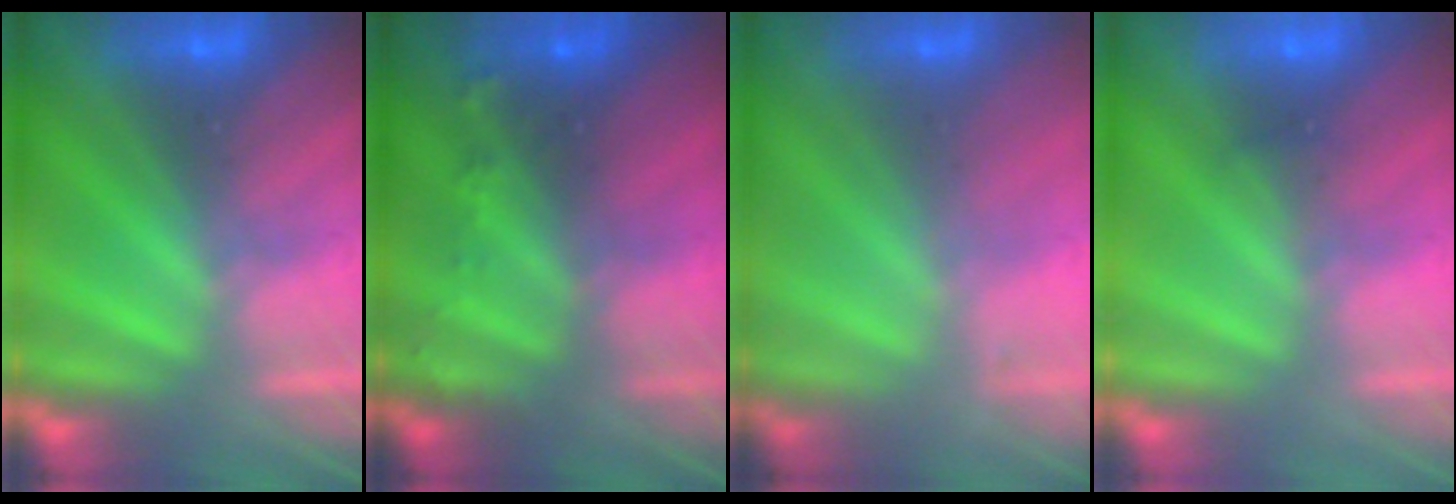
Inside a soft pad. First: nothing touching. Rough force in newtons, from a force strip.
{"total": 7.8}
{"total": 1.6}
{"total": 2.0}